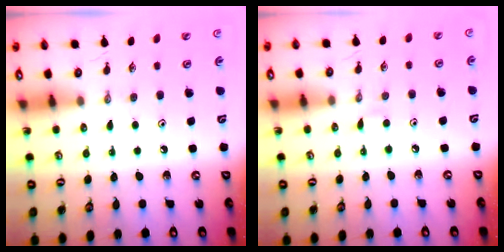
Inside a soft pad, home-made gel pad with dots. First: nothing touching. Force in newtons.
{"total": 2.1, "press": 2.1, "slide": 0.3}